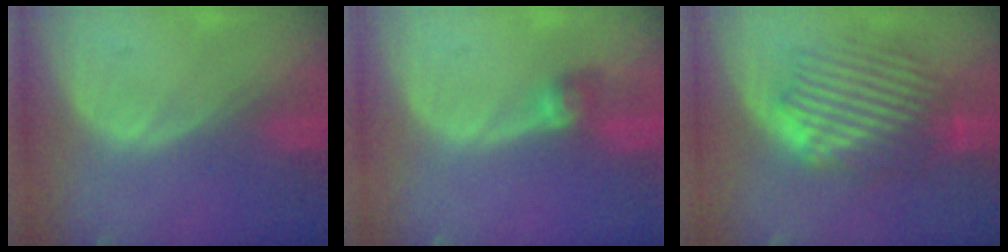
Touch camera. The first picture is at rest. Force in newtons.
{"total": 2.6, "press": 2.5, "slide": 0.6}
{"total": 8.5, "press": 8.3, "slide": 1.9}